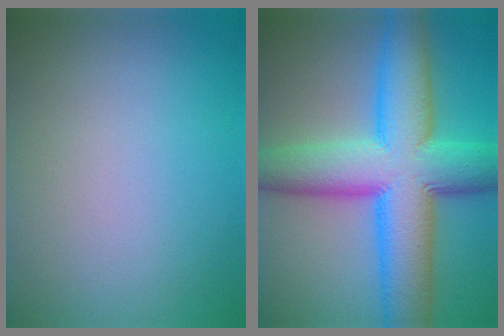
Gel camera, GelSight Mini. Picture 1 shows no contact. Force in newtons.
{"total": 12.9, "press": 12.9, "slide": 0.3}